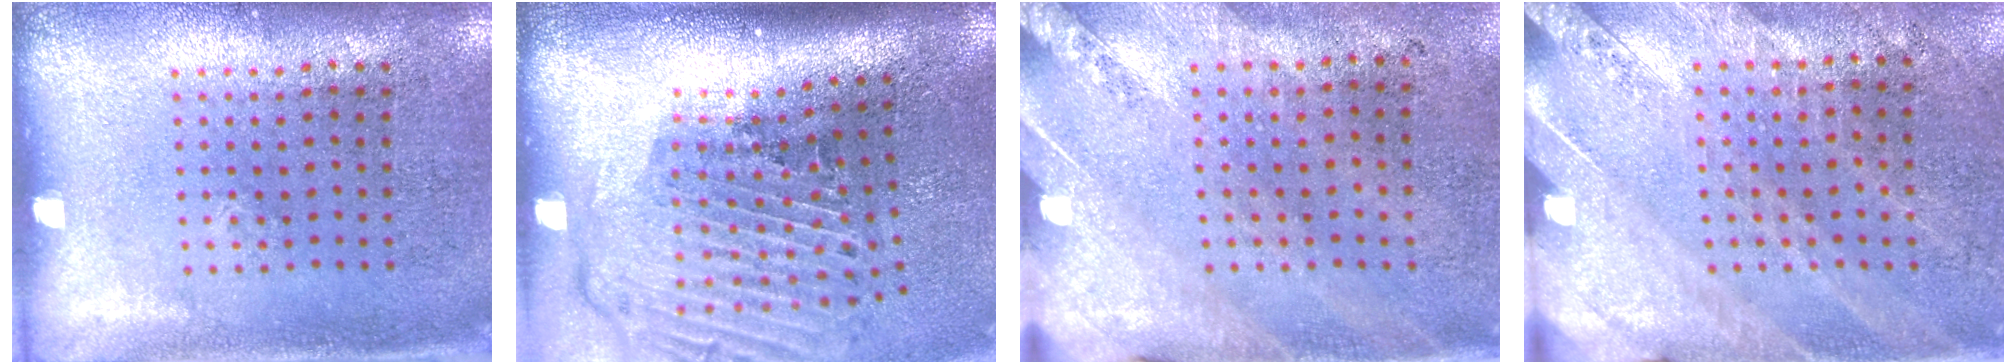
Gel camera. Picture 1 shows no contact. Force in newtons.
{"total": 3.0, "press": 2.0, "slide": 2.2}
{"total": 2.5, "press": 2.0, "slide": 1.4}
{"total": 2.5, "press": 2.3, "slide": 0.8}